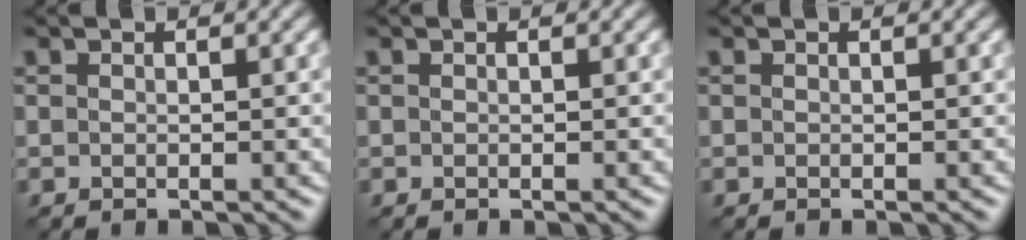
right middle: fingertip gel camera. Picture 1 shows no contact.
{"total": 0.0}
{"total": 0.0}